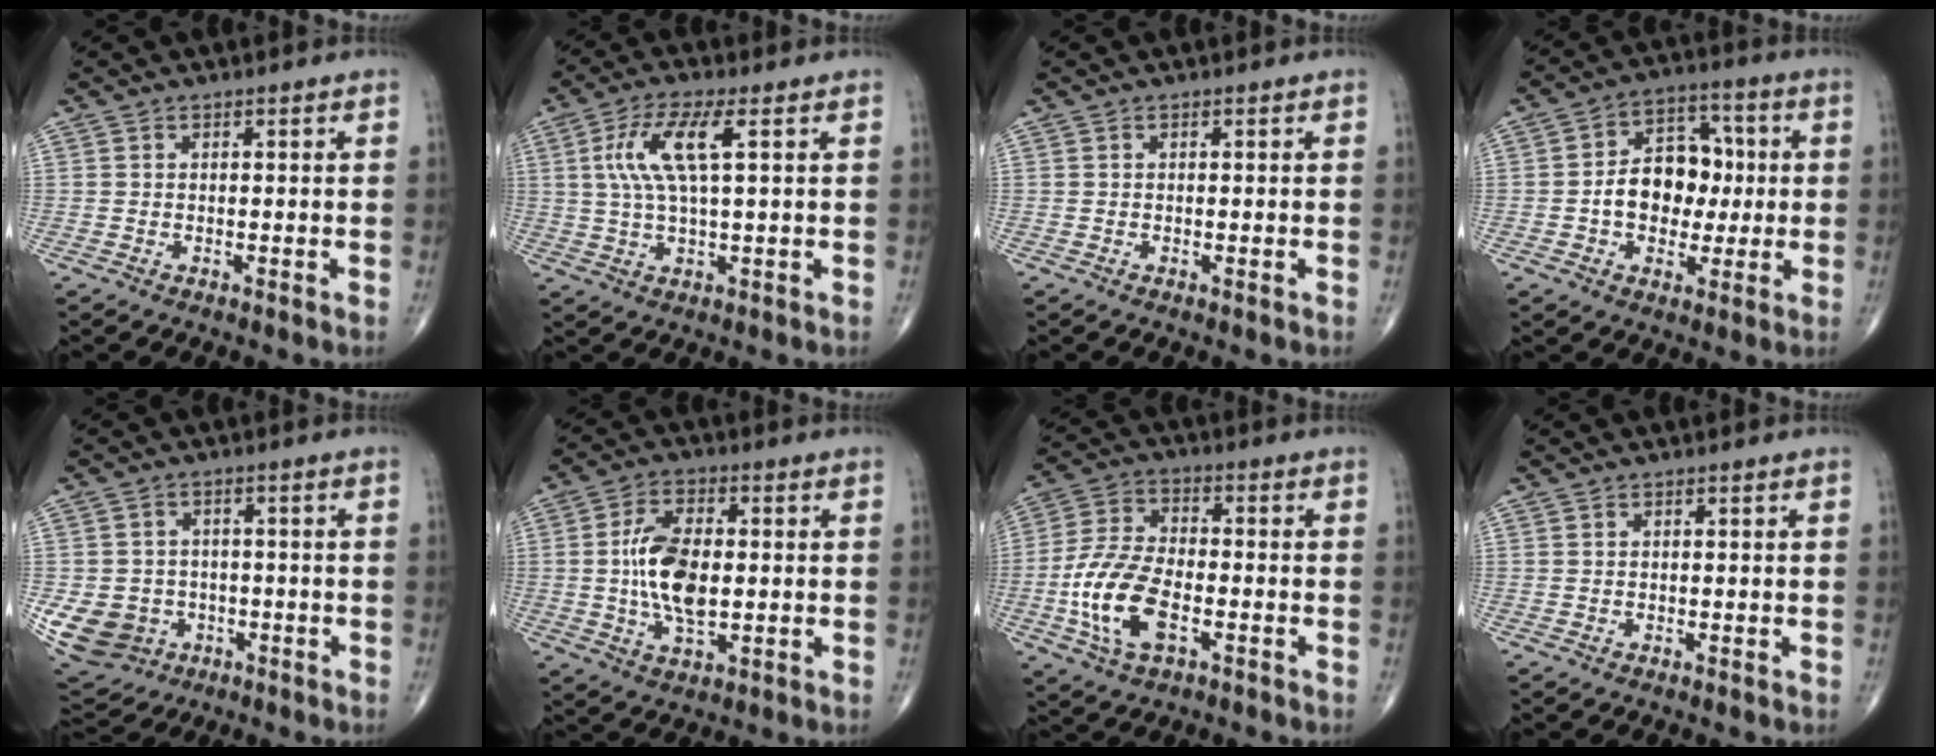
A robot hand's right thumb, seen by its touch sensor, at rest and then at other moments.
{"total": 9.4, "force": [2.4, 2.5, 8.7], "torque": [-0.197, 0.008, 0.051]}
{"total": 0.0}
{"total": 12.1, "force": [-0.4, 8.9, 8.1], "torque": [-0.082, 0.030, -0.011]}
{"total": 10.7, "force": [-2.9, 9.5, 4.1], "torque": [-0.078, 0.012, -0.034]}
{"total": 11.4, "force": [0.0, 5.8, 9.8], "torque": [-0.184, 0.001, 0.002]}
{"total": 13.1, "force": [-4.0, 6.6, 10.6], "torque": [-0.221, 0.017, -0.077]}
{"total": 0.0}